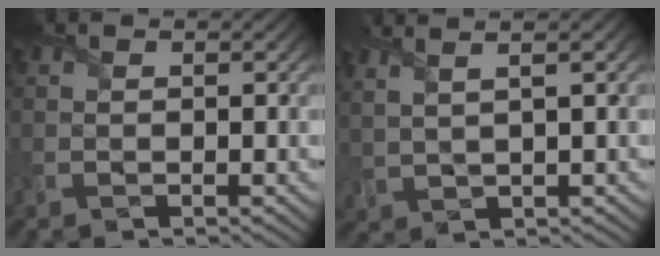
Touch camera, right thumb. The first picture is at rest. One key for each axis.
{"total": 4.7, "fx": 2.8, "fy": 0.7, "fz": 3.7, "tx": -0.064, "ty": 0.024, "tz": 0.032}